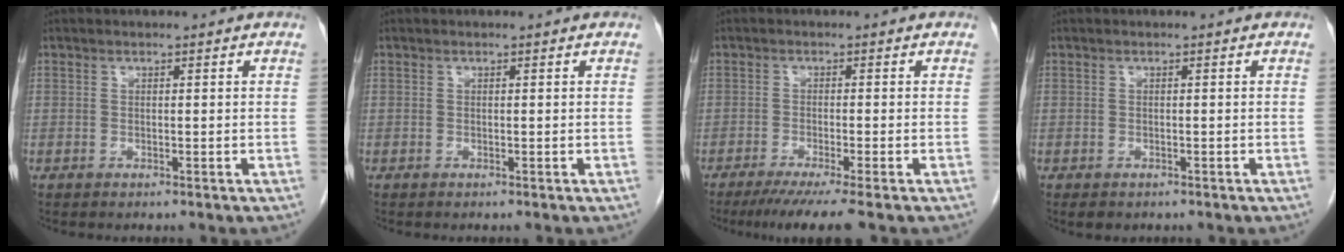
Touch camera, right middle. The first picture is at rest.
{"total": 0.0}
{"total": 6.3, "force": [-4.8, -0.8, 4.0], "torque": [-0.054, -0.017, -0.078]}
{"total": 1.6, "force": [-1.2, 0.9, 0.7], "torque": [-0.009, 0.000, -0.011]}